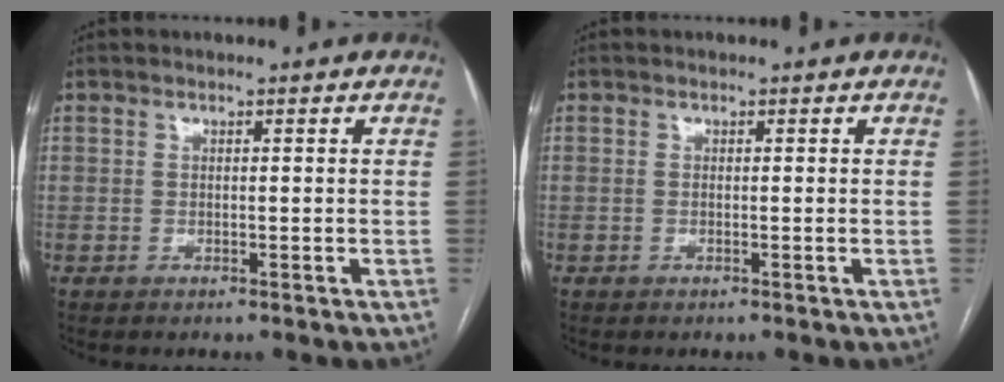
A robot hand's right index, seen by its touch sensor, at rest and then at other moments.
{"total": 0.0}